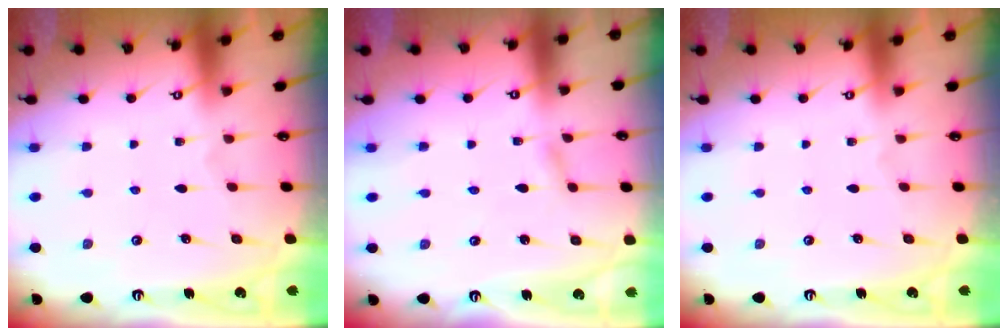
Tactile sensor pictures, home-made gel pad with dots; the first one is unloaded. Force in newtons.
{"total": 2.3, "press": 2.3, "slide": 0.1}
{"total": 0.0}